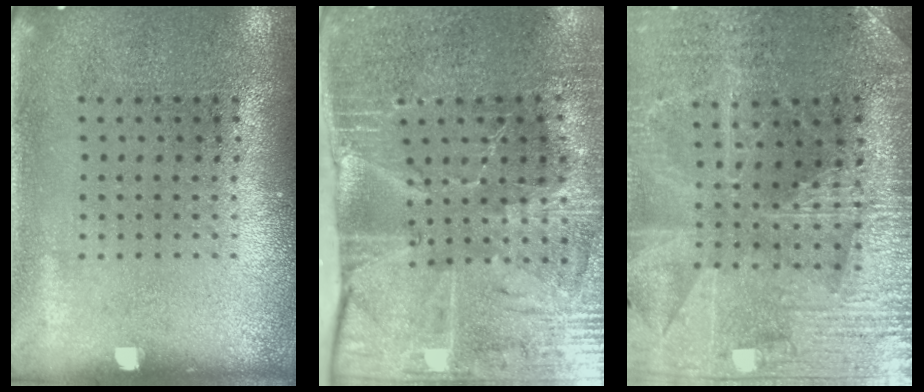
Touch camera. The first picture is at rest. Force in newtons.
{"total": 4.4, "press": 3.7, "slide": 2.4}
{"total": 3.0, "press": 2.9, "slide": 0.5}